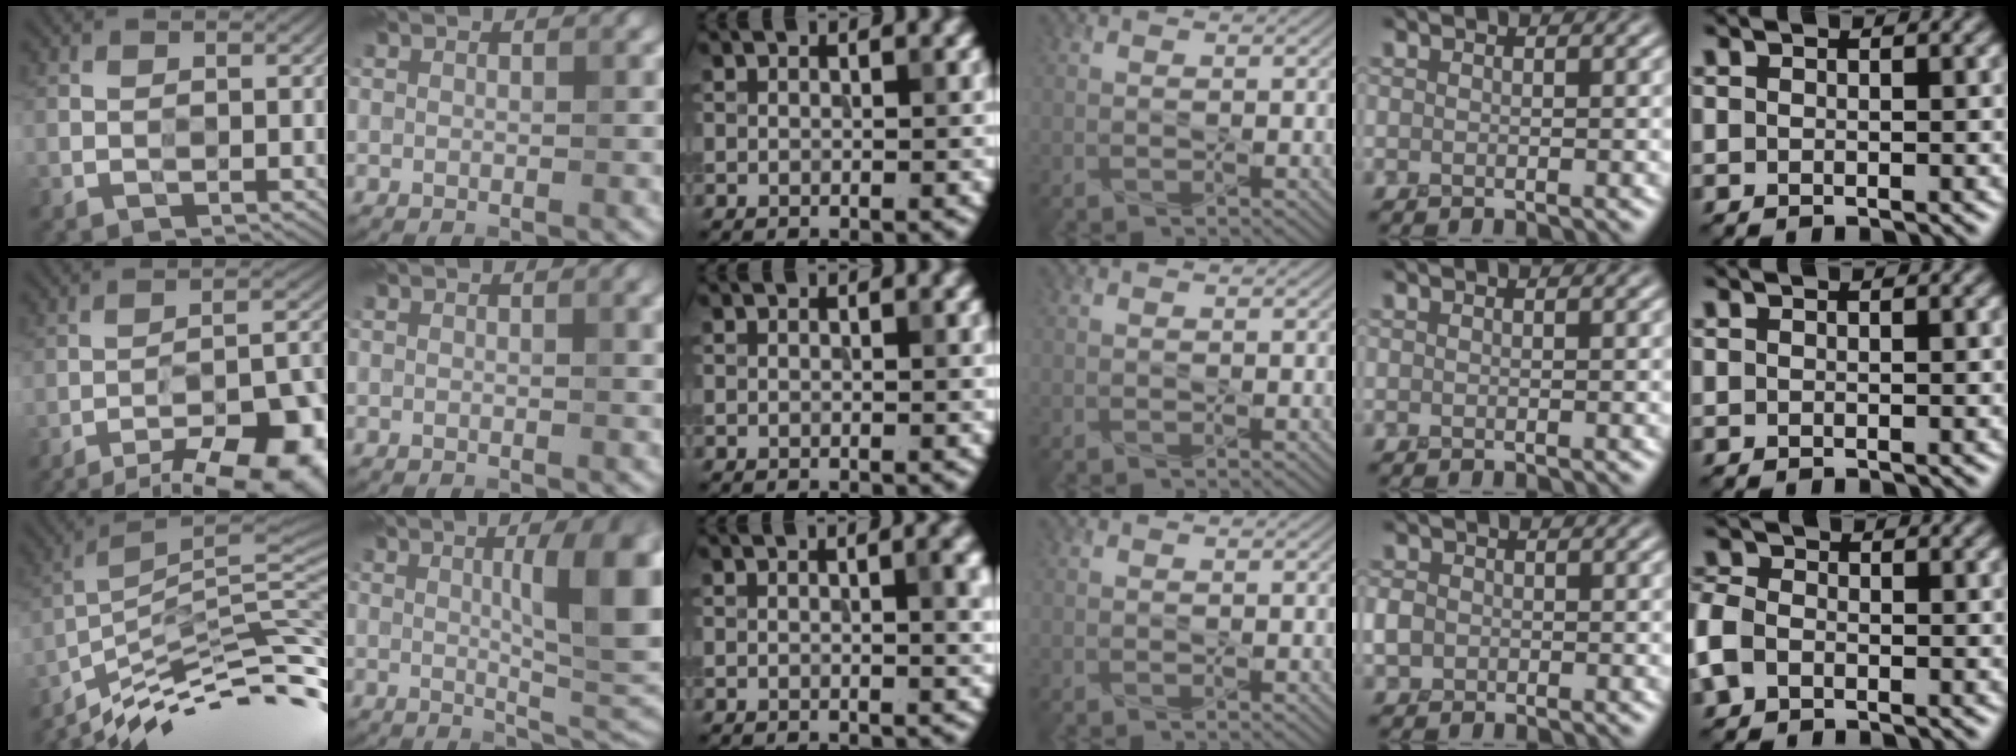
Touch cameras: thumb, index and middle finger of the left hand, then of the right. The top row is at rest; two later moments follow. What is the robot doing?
{"motion": "press", "object": "syringe"}